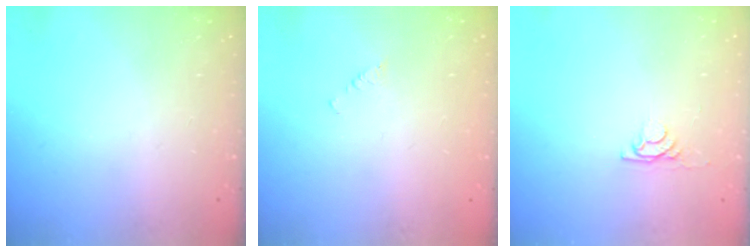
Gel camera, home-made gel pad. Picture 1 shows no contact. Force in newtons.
{"total": 2.4, "press": 2.4, "slide": 0.4}
{"total": 2.9, "press": 2.9, "slide": 0.4}